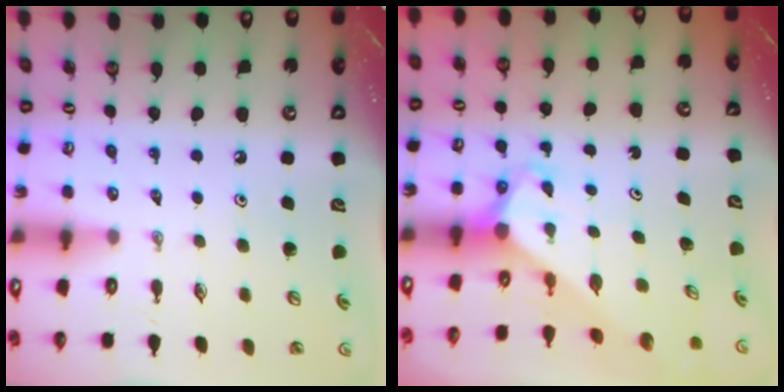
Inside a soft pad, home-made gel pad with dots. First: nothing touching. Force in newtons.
{"total": 3.3, "press": 3.3, "slide": 0.2}